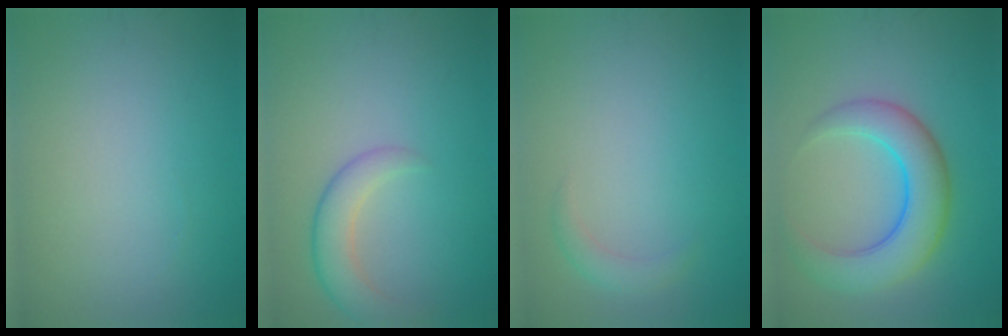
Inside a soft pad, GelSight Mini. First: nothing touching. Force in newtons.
{"total": 3.4, "press": 3.4, "slide": 0.2}
{"total": 1.3, "press": 1.3, "slide": 0.1}
{"total": 6.1, "press": 6.1, "slide": 0.4}